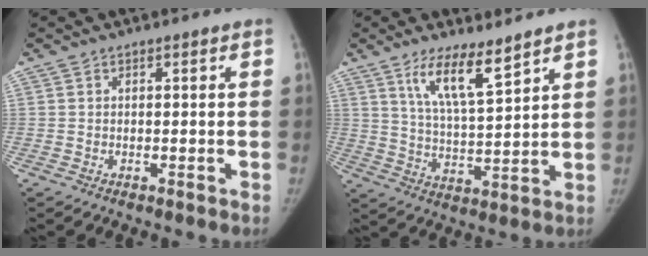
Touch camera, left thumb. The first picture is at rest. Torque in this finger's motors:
{"motor_torque": [0.47, -0.10, 1.45, -0.75, 0.00]}